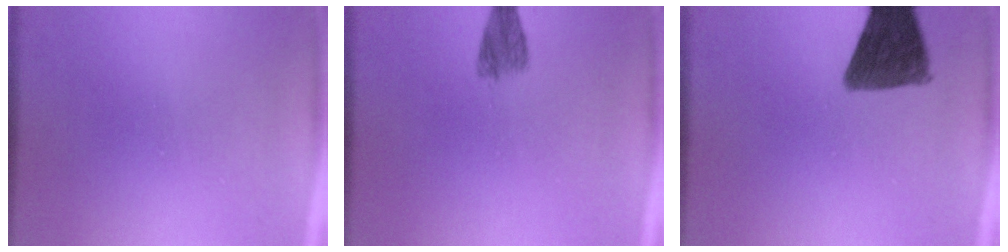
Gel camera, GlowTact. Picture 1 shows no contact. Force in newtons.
{"total": 2.1}
{"total": 11.4}